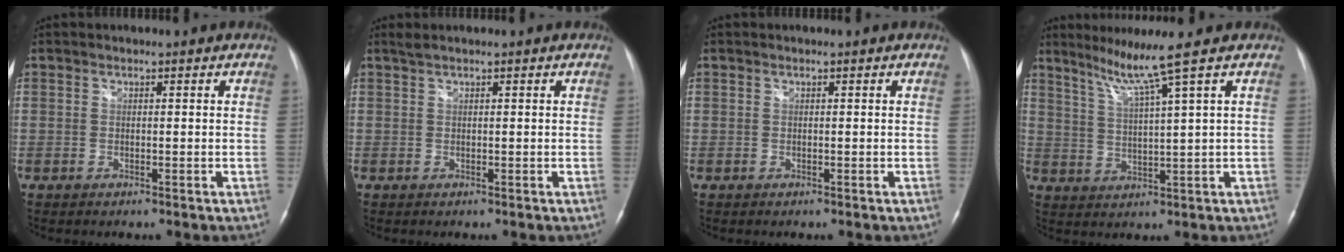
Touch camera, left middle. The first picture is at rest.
{"total": 0.9, "force": [0.8, -0.1, 0.5], "torque": [-0.018, 0.014, 0.022]}
{"total": 0.0}
{"total": 6.7, "force": [4.3, -2.6, 4.3], "torque": [-0.082, -0.012, 0.085]}